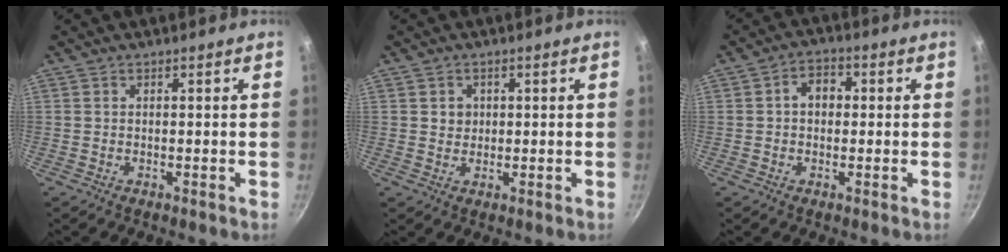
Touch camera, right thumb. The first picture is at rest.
{"total": 2.3, "force": [0.5, 2.1, 0.7], "torque": [-0.001, 0.002, 0.007]}
{"total": 4.7, "force": [0.4, 3.6, 3.0], "torque": [-0.021, 0.013, -0.003]}